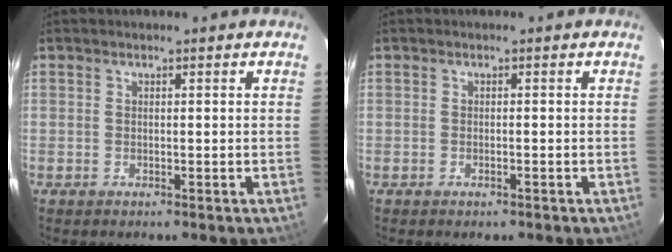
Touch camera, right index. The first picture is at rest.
{"total": 0.8, "force": [-0.6, 0.3, 0.5], "torque": [-0.008, 0.001, -0.009]}